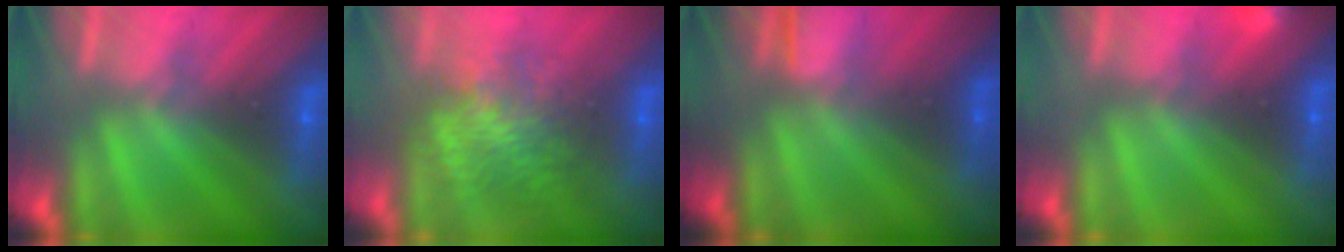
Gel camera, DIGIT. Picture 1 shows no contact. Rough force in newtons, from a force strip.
{"total": 7.6}
{"total": 1.4}
{"total": 2.9}